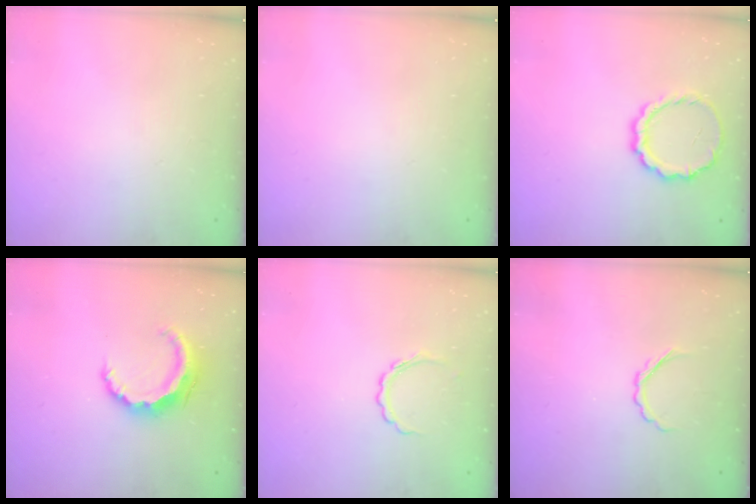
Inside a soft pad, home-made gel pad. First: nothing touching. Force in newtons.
{"total": 0.0}
{"total": 9.6, "press": 9.3, "slide": 2.1}
{"total": 8.5, "press": 8.4, "slide": 0.8}
{"total": 5.2, "press": 5.0, "slide": 1.1}
{"total": 3.1, "press": 3.0, "slide": 0.8}